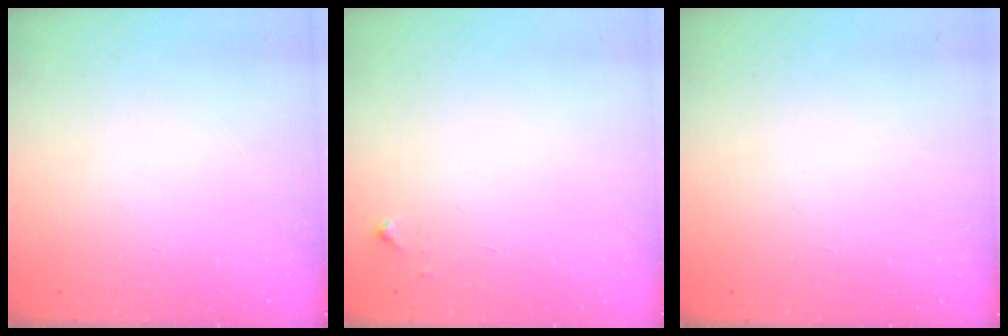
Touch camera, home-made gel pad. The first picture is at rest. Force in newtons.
{"total": 3.3, "press": 3.2, "slide": 0.4}
{"total": 1.5, "press": 1.5, "slide": 0.1}